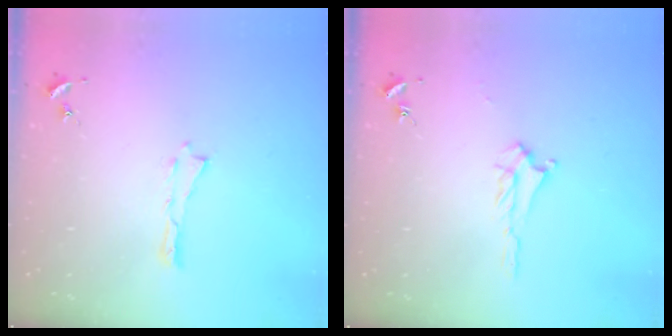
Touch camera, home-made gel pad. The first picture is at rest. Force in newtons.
{"total": 2.4, "press": 2.4, "slide": 0.4}